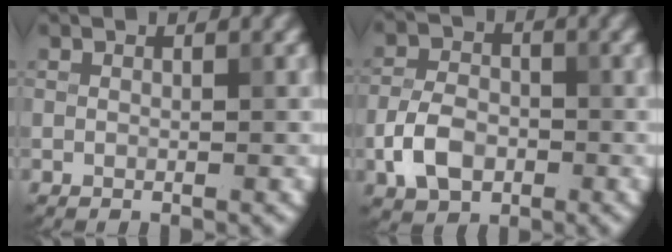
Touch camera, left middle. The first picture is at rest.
{"total": 4.4, "force": [-1.7, 3.0, 2.7], "torque": [-0.058, 0.002, -0.036]}